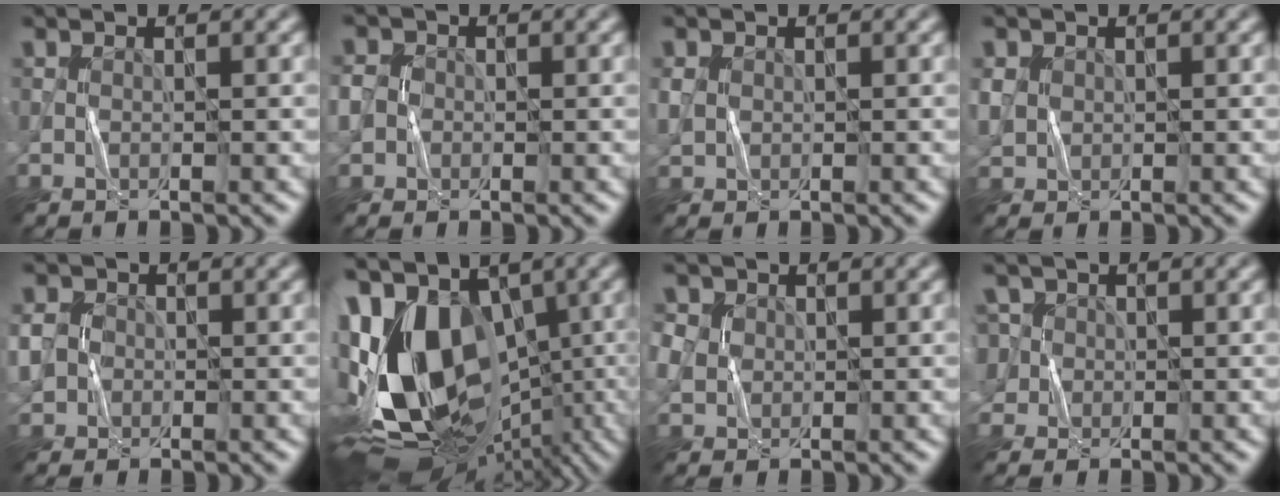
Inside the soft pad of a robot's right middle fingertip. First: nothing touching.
{"total": 3.6, "force": [-0.2, 3.3, 1.4], "torque": [-0.028, 0.012, -0.023]}
{"total": 1.4, "force": [0.2, 1.3, 0.6], "torque": [-0.015, 0.001, 0.003]}
{"total": 1.8, "force": [0.4, 1.7, 0.6], "torque": [-0.016, -0.001, 0.008]}
{"total": 4.6, "force": [-0.4, 4.2, 1.8], "torque": [-0.045, 0.015, -0.026]}
{"total": 16.4, "force": [0.4, 10.7, 12.4], "torque": [-0.228, 0.005, 0.018]}
{"total": 3.5, "force": [0.6, 3.1, 1.5], "torque": [-0.053, 0.024, 0.007]}
{"total": 4.9, "force": [1.6, 4.3, 2.0], "torque": [-0.047, 0.027, 0.008]}